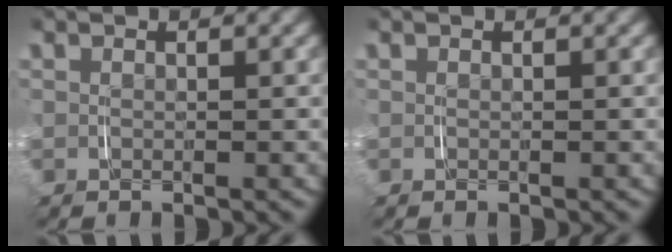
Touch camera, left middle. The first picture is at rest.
{"total": 0.0}